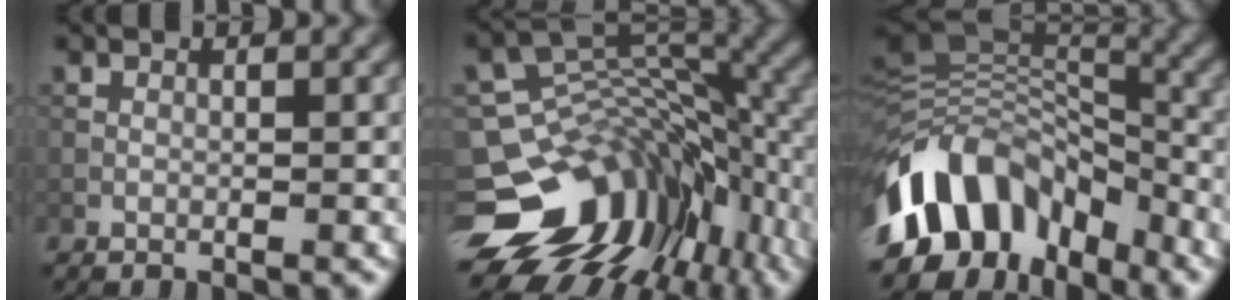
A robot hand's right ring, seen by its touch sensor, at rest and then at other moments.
{"total": 14.6, "force": [-7.3, 9.9, 7.9], "torque": [-0.156, -0.005, -0.110]}
{"total": 12.4, "force": [-5.8, 7.9, 7.6], "torque": [-0.146, 0.021, -0.113]}